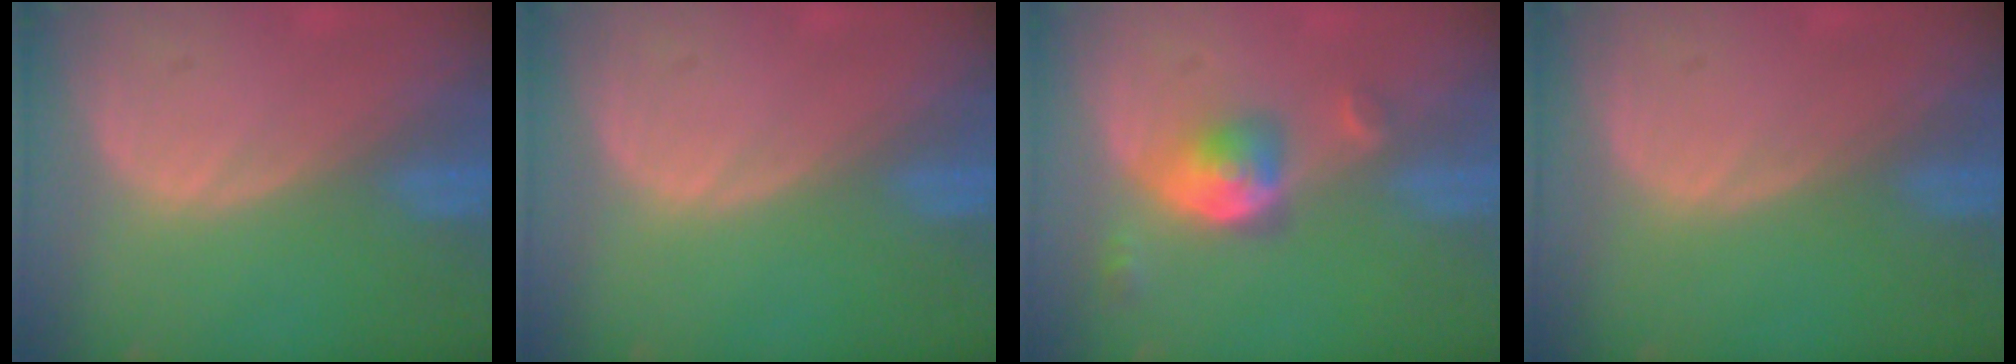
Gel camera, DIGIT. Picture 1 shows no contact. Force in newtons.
{"total": 0.0}
{"total": 5.2, "press": 4.7, "slide": 2.2}
{"total": 0.0}